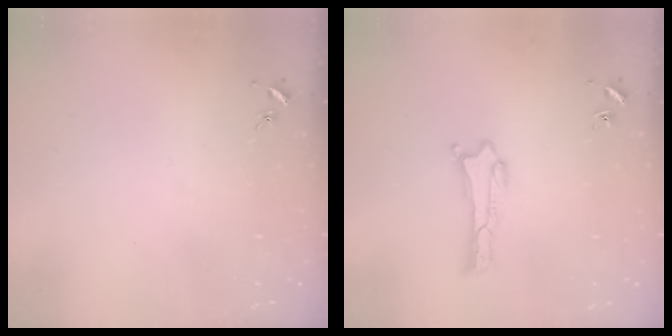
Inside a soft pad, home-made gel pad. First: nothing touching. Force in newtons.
{"total": 0.0}